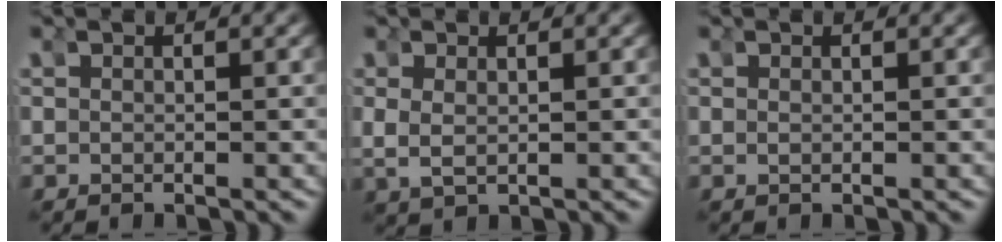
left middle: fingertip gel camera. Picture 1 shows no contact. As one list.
[{"total": 1.3, "force": [1.0, -0.9, -0.1], "torque": [-0.008, 0.006, 0.020]}, {"total": 0.8, "force": [0.0, -0.8, -0.1], "torque": [0.006, 0.005, 0.001]}]